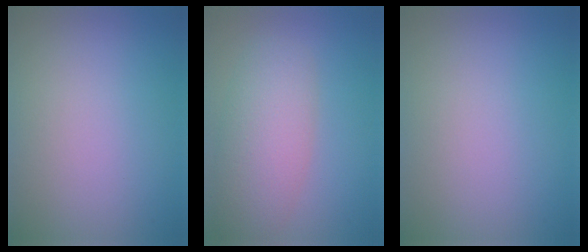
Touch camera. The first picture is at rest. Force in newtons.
{"total": 5.3, "press": 5.3, "slide": 0.2}
{"total": 0.0}